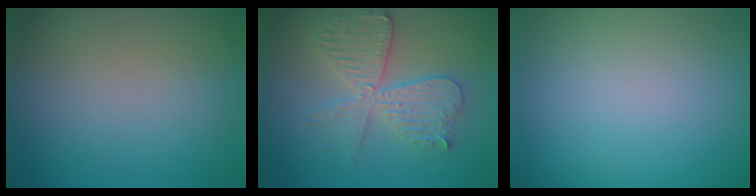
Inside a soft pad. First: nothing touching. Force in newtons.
{"total": 5.7, "press": 5.6, "slide": 0.9}
{"total": 0.0}